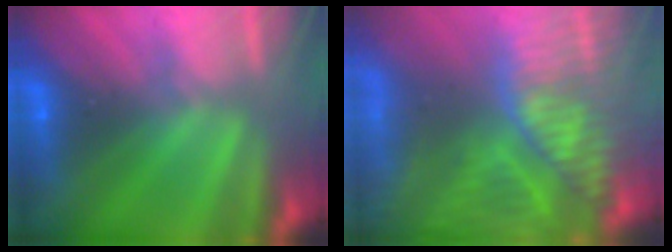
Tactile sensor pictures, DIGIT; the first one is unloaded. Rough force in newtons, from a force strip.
{"total": 9.1}